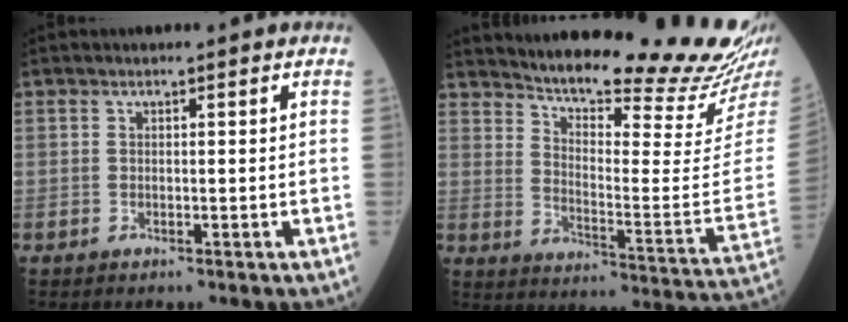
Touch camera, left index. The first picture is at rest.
{"total": 23.5, "force": [21.8, -0.5, 8.8], "torque": [-0.142, -0.115, 0.283]}